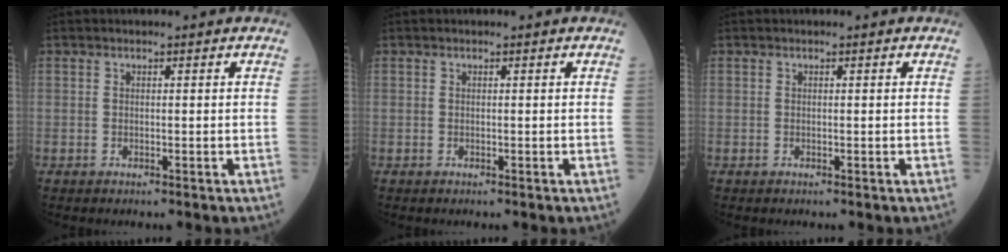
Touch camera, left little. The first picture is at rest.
{"total": 0.0}
{"total": 0.0}